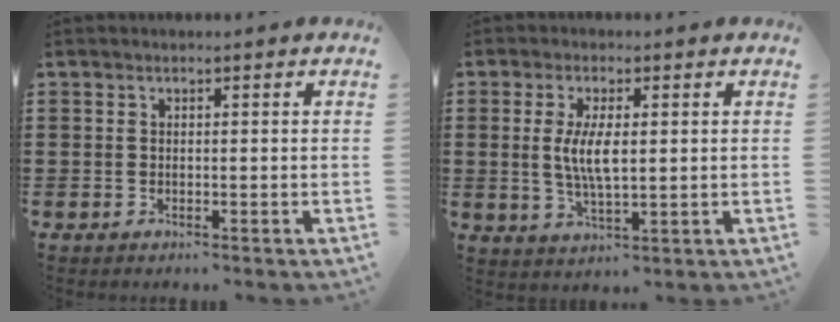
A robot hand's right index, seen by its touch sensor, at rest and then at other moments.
{"total": 5.8, "force": [0.5, 2.0, 5.5], "torque": [-0.113, 0.004, 0.005]}